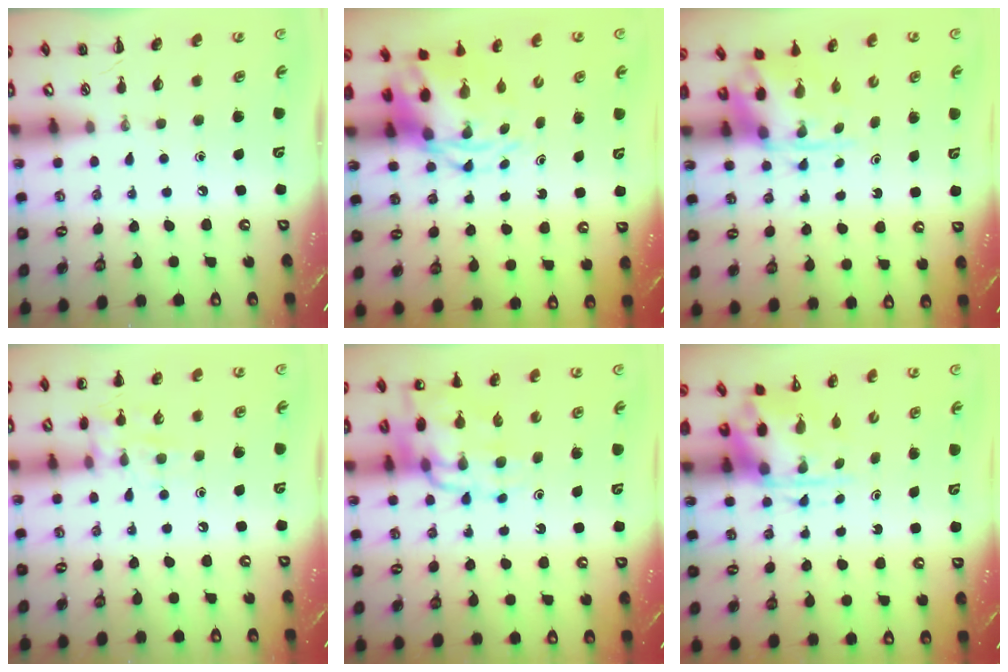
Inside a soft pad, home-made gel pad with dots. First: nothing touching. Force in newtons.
{"total": 6.0, "press": 5.9, "slide": 1.5}
{"total": 4.3, "press": 4.3, "slide": 0.5}
{"total": 10.2, "press": 10.1, "slide": 1.4}
{"total": 13.9, "press": 13.5, "slide": 3.5}
{"total": 3.9, "press": 3.8, "slide": 0.9}